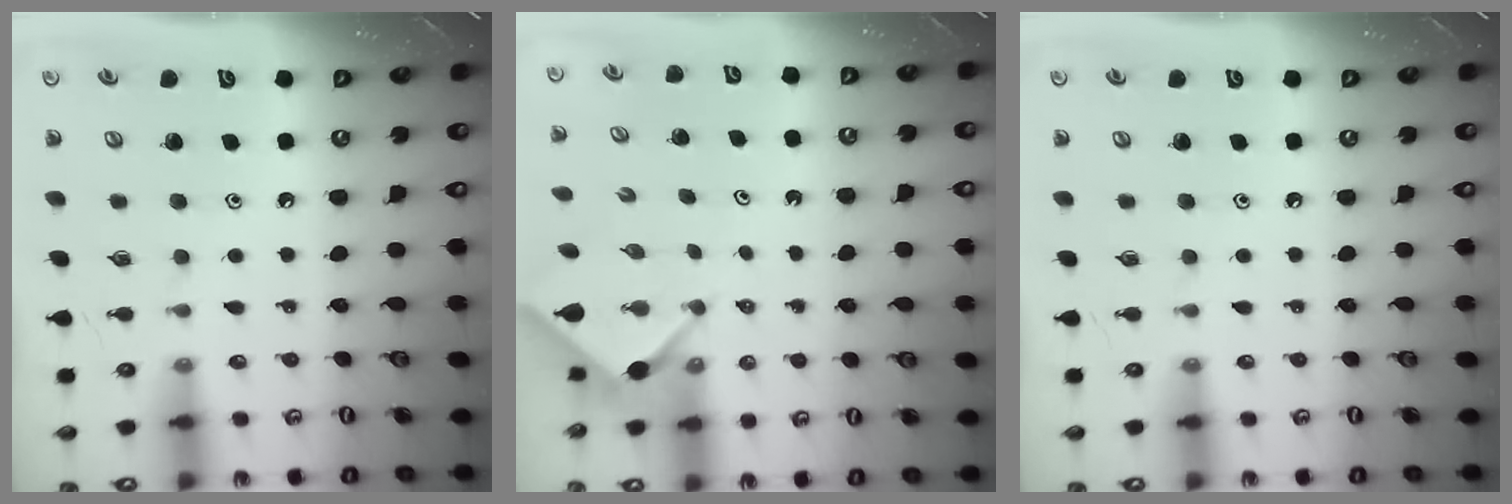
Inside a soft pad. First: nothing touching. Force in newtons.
{"total": 2.5, "press": 2.5, "slide": 0.2}
{"total": 0.0}